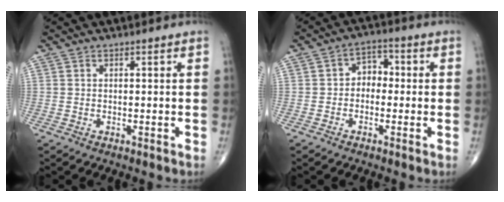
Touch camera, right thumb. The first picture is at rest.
{"total": 4.5, "force": [-0.5, 3.5, 2.8], "torque": [-0.018, 0.020, -0.023]}